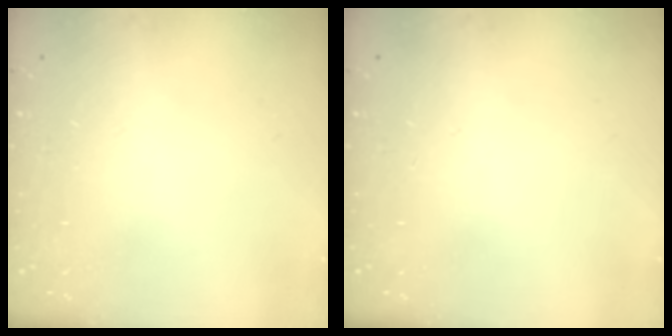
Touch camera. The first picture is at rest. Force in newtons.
{"total": 0.0}